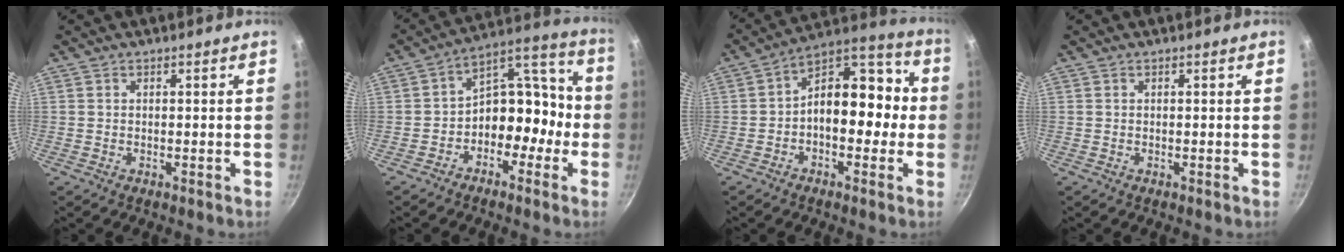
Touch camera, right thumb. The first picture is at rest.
{"total": 13.1, "force": [-3.1, 8.6, 9.3], "torque": [-0.086, 0.058, -0.061]}
{"total": 14.9, "force": [-0.8, 8.8, 12.0], "torque": [-0.137, 0.049, -0.028]}
{"total": 0.0}